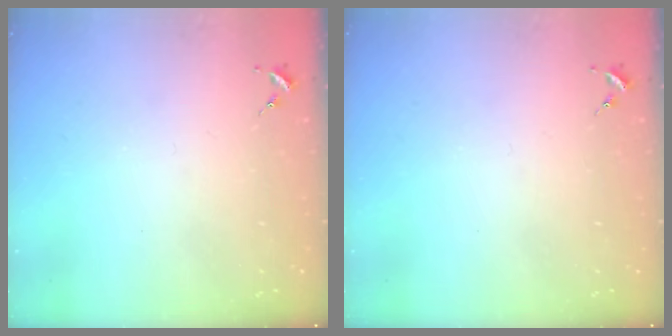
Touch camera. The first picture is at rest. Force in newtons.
{"total": 0.0}